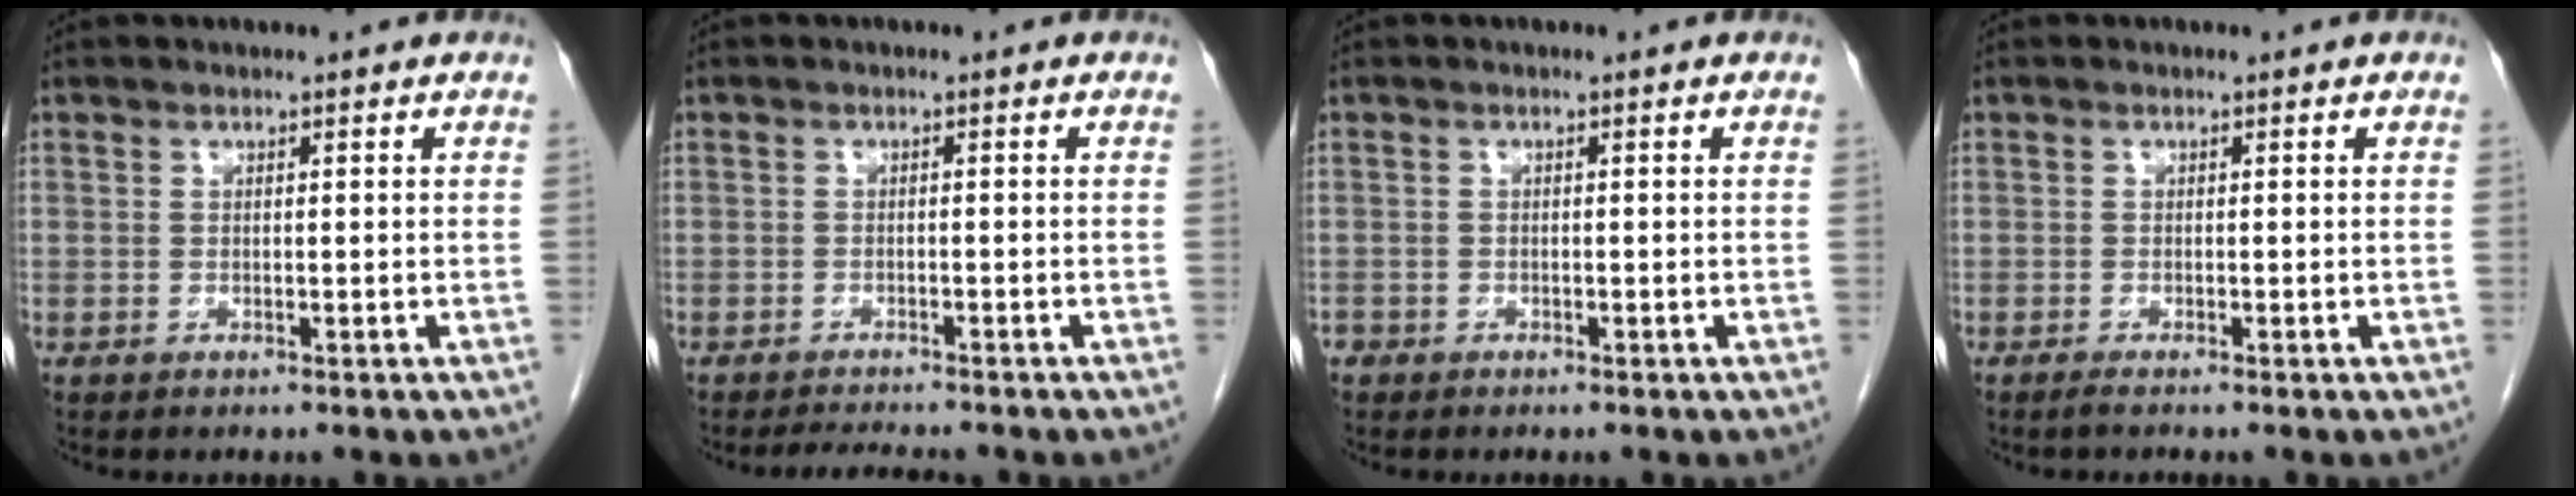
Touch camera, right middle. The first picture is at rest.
{"total": 3.1, "force": [-2.9, -0.1, 1.0], "torque": [-0.017, -0.012, -0.044]}
{"total": 1.2, "force": [-0.7, 0.8, 0.2], "torque": [-0.008, 0.002, -0.014]}
{"total": 0.7, "force": [-0.5, -0.2, 0.4], "torque": [-0.009, -0.001, -0.011]}